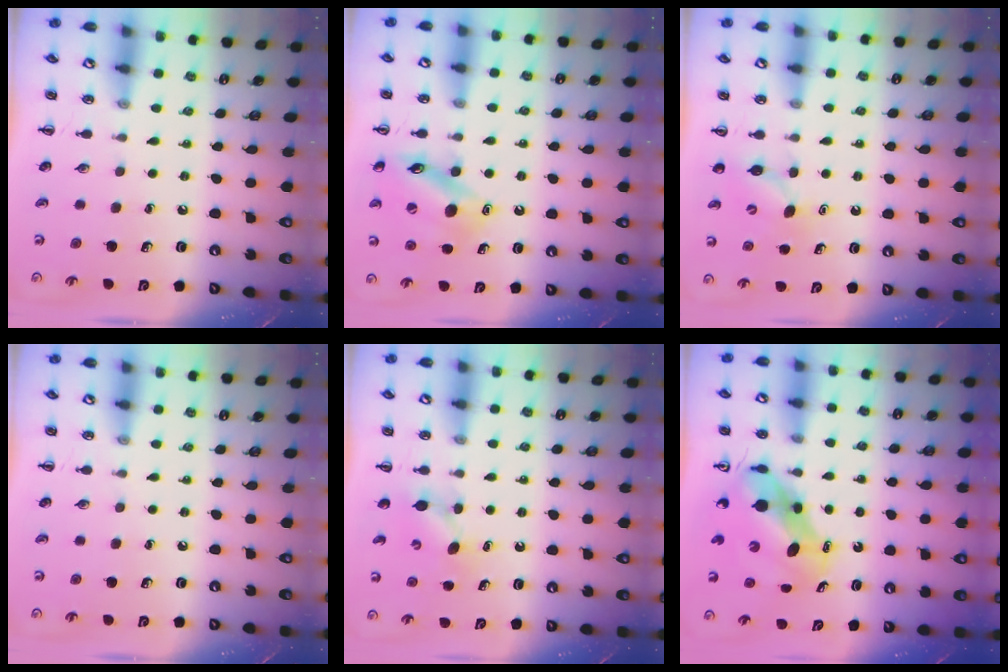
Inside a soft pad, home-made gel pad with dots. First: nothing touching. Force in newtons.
{"total": 14.6, "press": 14.4, "slide": 2.0}
{"total": 6.8, "press": 6.6, "slide": 1.6}
{"total": 0.0}
{"total": 4.4, "press": 4.2, "slide": 1.3}
{"total": 6.8, "press": 6.6, "slide": 1.7}